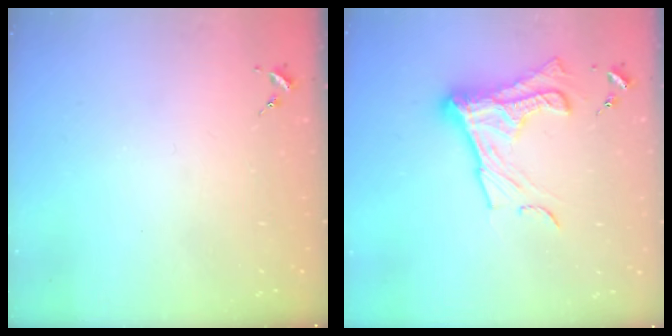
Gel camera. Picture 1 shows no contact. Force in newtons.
{"total": 16.0, "press": 15.9, "slide": 0.8}